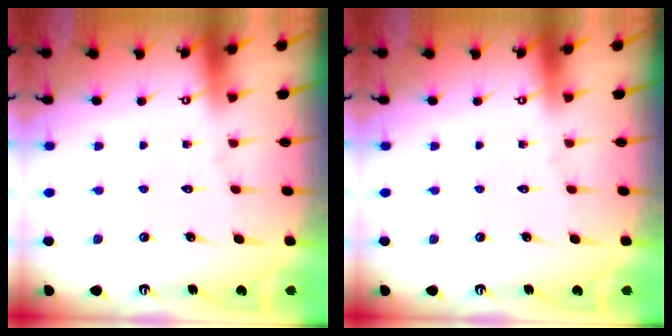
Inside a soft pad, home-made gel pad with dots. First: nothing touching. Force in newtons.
{"total": 0.0}